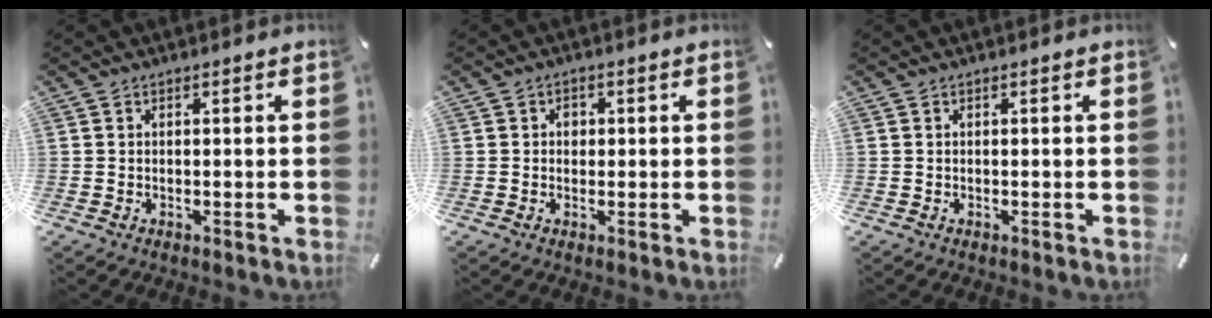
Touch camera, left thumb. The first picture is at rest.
{"total": 2.1, "force": [0.0, 1.8, 1.0], "torque": [-0.006, 0.000, -0.007]}
{"total": 0.0}